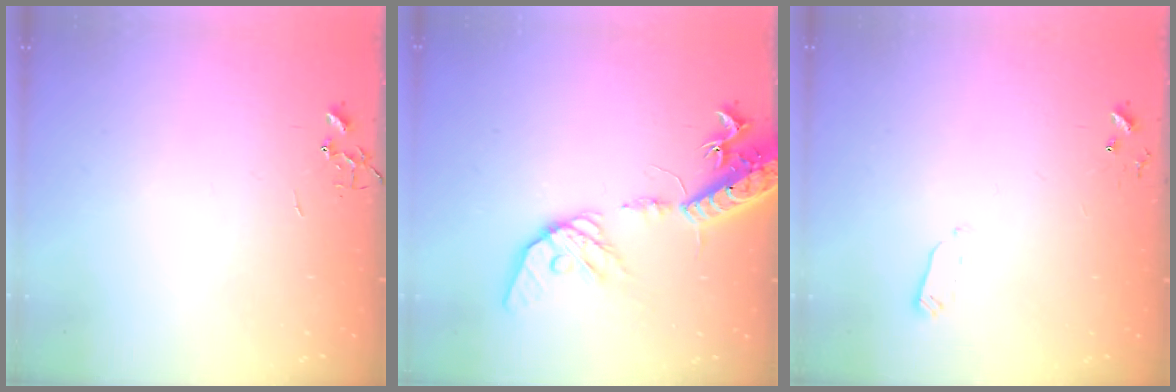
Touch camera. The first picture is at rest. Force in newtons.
{"total": 18.0, "press": 17.7, "slide": 3.3}
{"total": 2.4, "press": 2.3, "slide": 0.4}